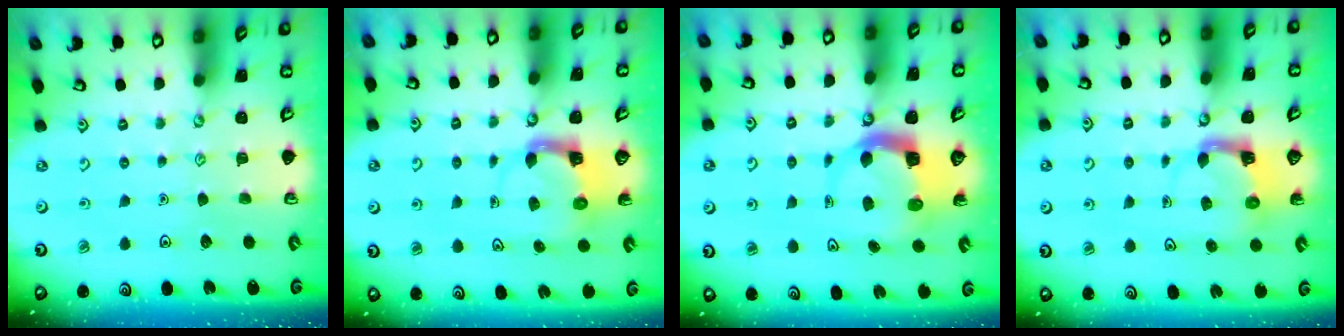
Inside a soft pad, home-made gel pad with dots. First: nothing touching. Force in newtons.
{"total": 3.5, "press": 3.5, "slide": 0.4}
{"total": 5.0, "press": 4.9, "slide": 0.8}
{"total": 3.9, "press": 3.9, "slide": 0.7}